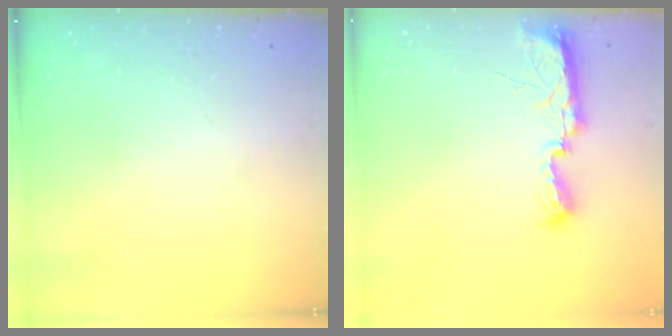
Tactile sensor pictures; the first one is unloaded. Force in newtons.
{"total": 9.7, "press": 8.7, "slide": 4.2}